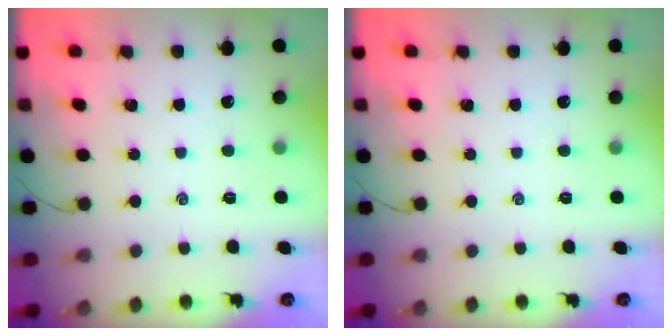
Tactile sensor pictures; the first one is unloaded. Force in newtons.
{"total": 0.0}